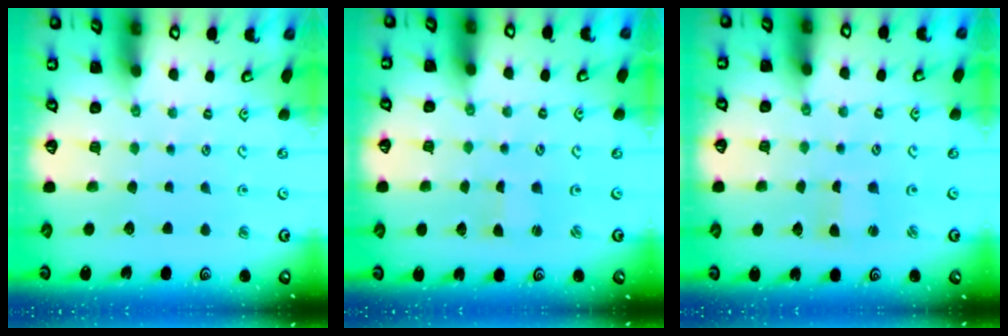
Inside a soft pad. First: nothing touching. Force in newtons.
{"total": 0.6, "press": 0.6, "slide": 0.0}
{"total": 2.0, "press": 2.0, "slide": 0.3}